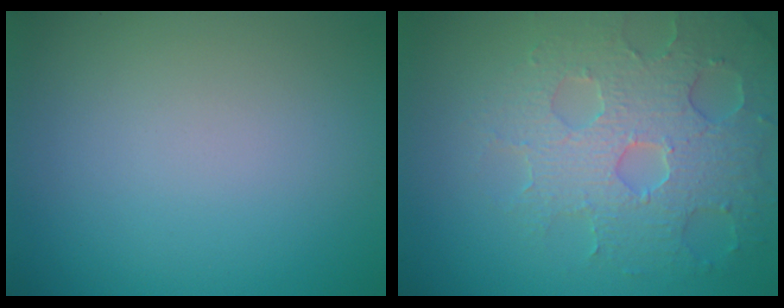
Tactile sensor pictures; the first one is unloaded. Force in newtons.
{"total": 6.1, "press": 5.1, "slide": 3.4}